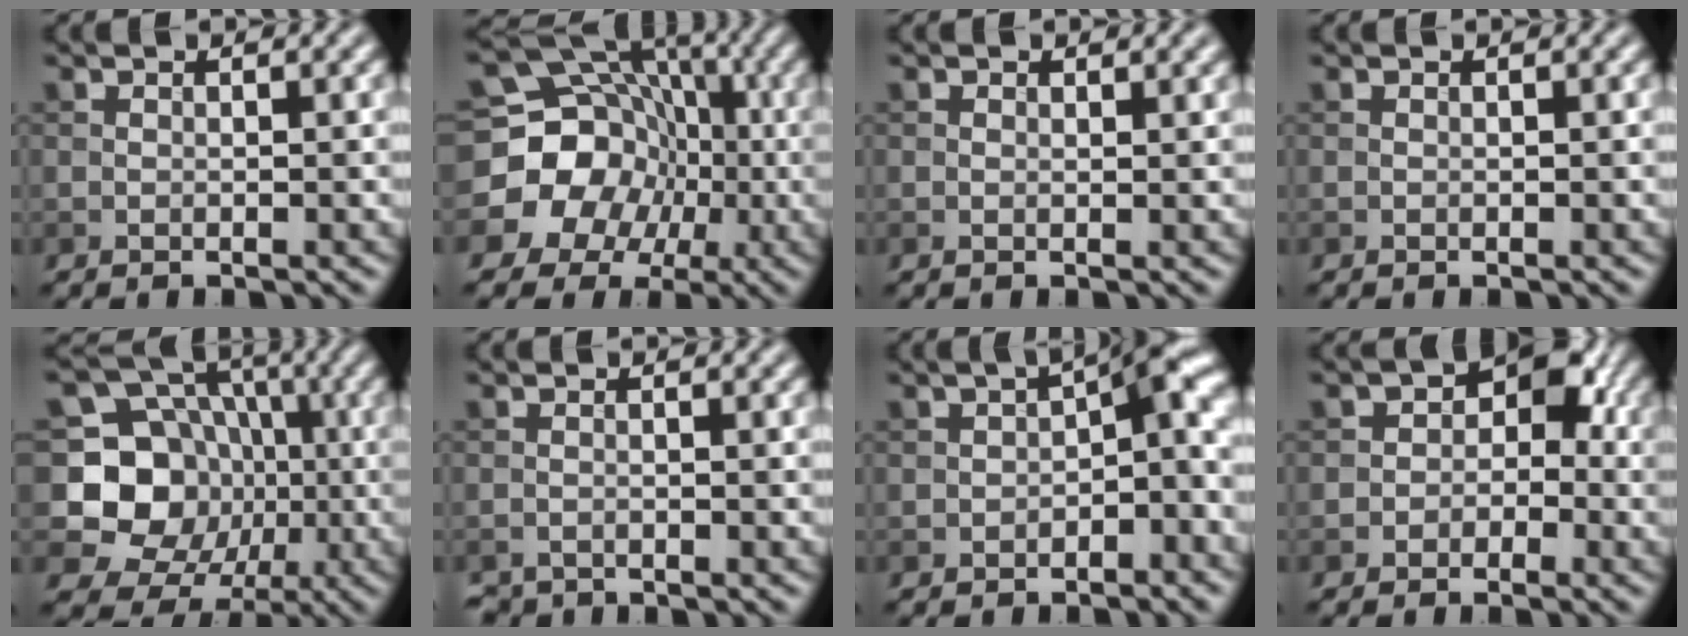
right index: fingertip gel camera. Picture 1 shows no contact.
{"total": 15.3, "force": [-2.0, 14.2, 5.3], "torque": [-0.126, 0.007, -0.058]}
{"total": 0.6, "force": [0.5, 0.2, 0.3], "torque": [-0.004, -0.001, 0.007]}
{"total": 0.0}
{"total": 11.1, "force": [-1.1, 10.0, 4.8], "torque": [-0.081, -0.003, -0.053]}
{"total": 1.0, "force": [-1.0, 0.1, 0.0], "torque": [0.001, -0.004, -0.019]}
{"total": 5.2, "force": [-0.7, 2.3, 4.6], "torque": [-0.044, 0.020, -0.022]}
{"total": 3.6, "force": [-0.4, 2.9, 2.1], "torque": [0.000, 0.010, -0.018]}